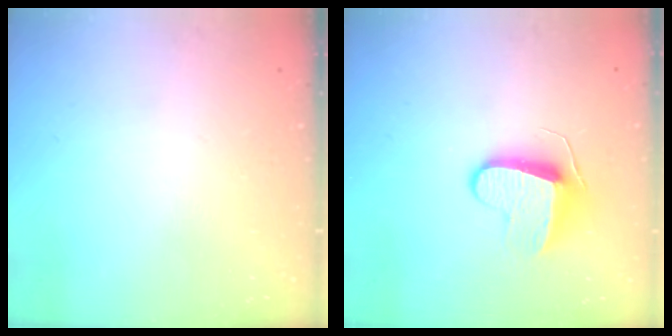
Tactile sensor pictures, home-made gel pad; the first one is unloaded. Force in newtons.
{"total": 8.8, "press": 8.8, "slide": 0.2}